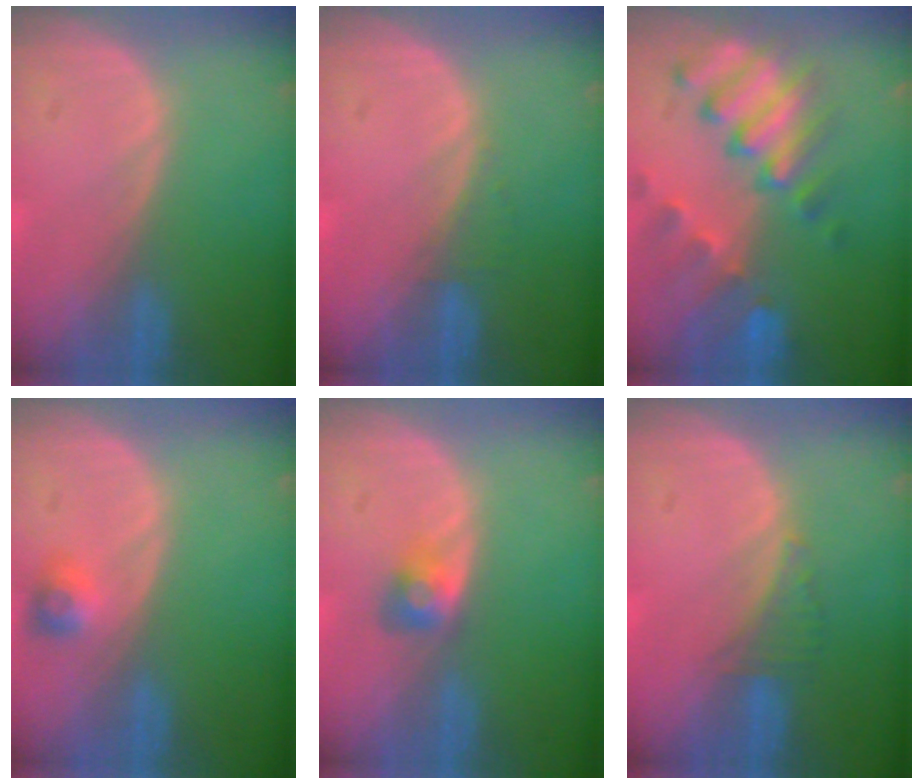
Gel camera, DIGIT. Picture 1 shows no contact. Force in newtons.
{"total": 1.2, "press": 1.1, "slide": 0.4}
{"total": 10.3, "press": 9.0, "slide": 5.1}
{"total": 2.6, "press": 2.4, "slide": 1.0}
{"total": 2.8, "press": 2.5, "slide": 1.2}
{"total": 2.3, "press": 2.2, "slide": 0.7}